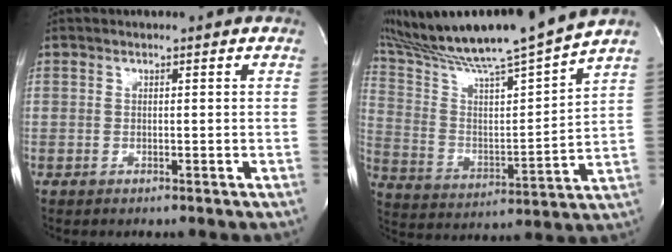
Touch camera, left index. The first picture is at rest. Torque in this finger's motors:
{"motor_torque": [-0.16, -0.56, 0.15, 0.15]}